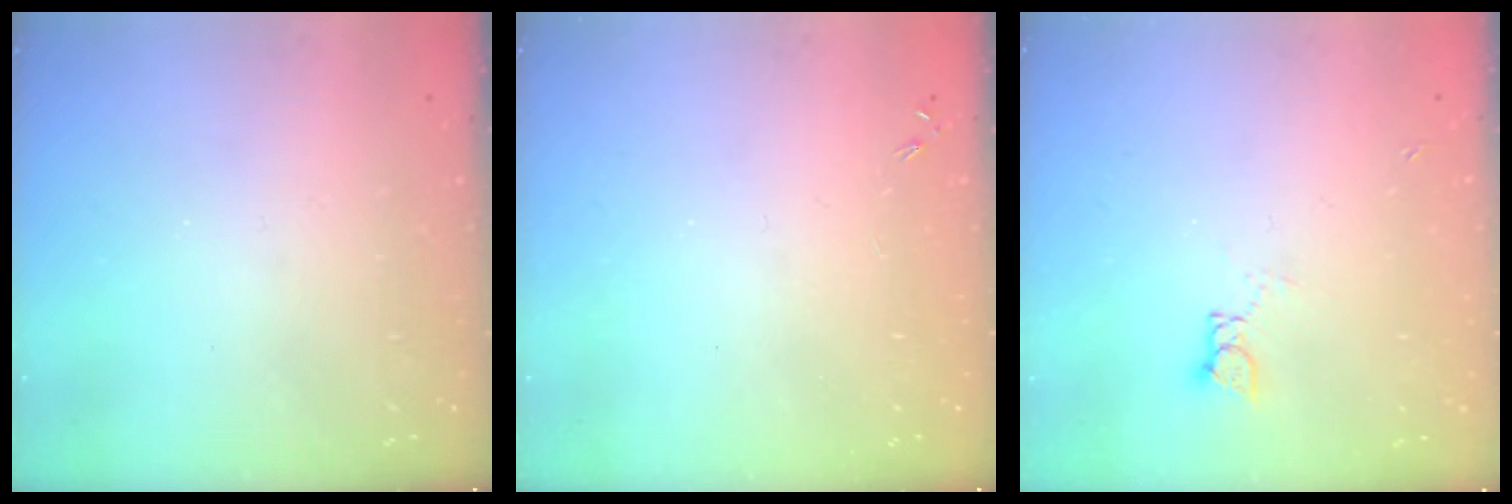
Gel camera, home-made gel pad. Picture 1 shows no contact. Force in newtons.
{"total": 0.0}
{"total": 3.5, "press": 3.5, "slide": 0.3}